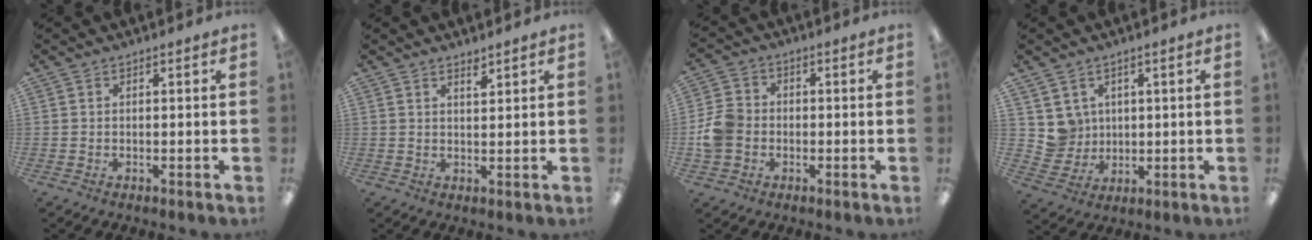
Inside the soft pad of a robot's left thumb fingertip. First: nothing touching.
{"total": 2.4, "force": [2.0, 0.6, 1.2], "torque": [-0.019, -0.005, 0.035]}
{"total": 7.3, "force": [-1.3, 6.2, 3.5], "torque": [-0.068, 0.021, -0.022]}
{"total": 6.1, "force": [2.9, 5.4, -0.5], "torque": [-0.007, -0.012, 0.059]}